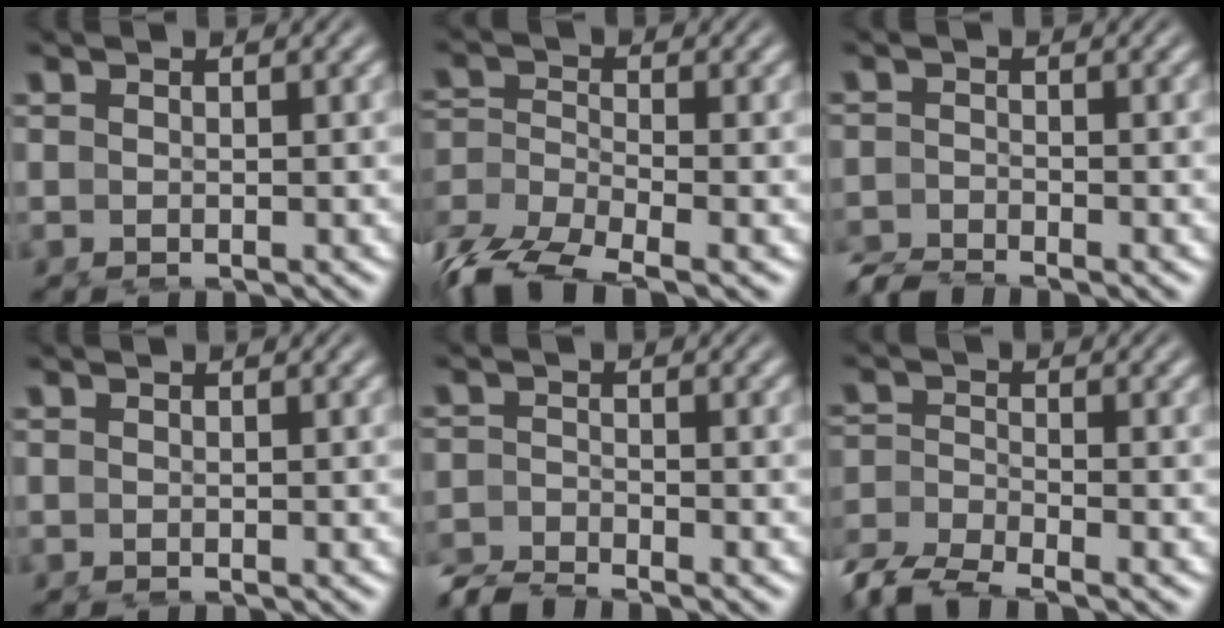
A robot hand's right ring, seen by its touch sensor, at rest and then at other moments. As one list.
[{"total": 8.1, "force": [-5.2, 4.5, 4.2], "torque": [-0.110, -0.040, -0.069]}, {"total": 2.8, "force": [-2.8, 0.4, 0.2], "torque": [0.000, -0.012, -0.047]}, {"total": 0.0}, {"total": 3.2, "force": [-3.2, 0.5, 0.3], "torque": [-0.004, -0.013, -0.055]}, {"total": 5.8, "force": [-5.0, 2.2, 2.0], "torque": [-0.043, -0.025, -0.074]}]